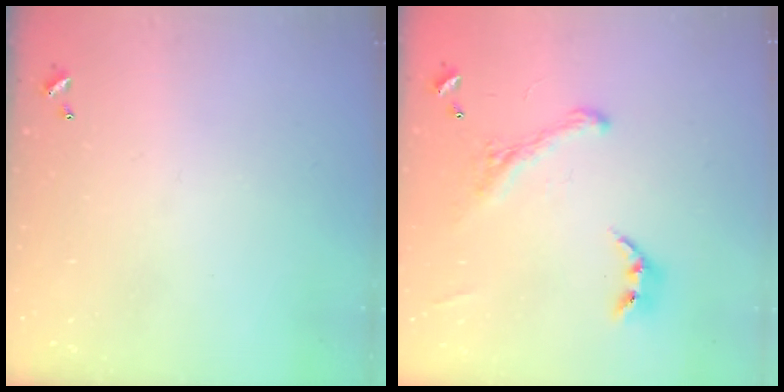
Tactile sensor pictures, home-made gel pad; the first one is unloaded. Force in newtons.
{"total": 2.9, "press": 2.7, "slide": 1.2}